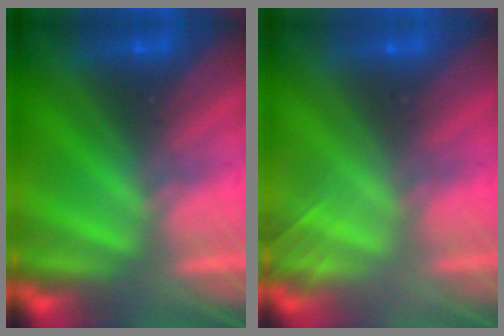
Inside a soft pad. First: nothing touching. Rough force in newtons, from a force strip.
{"total": 2.0}